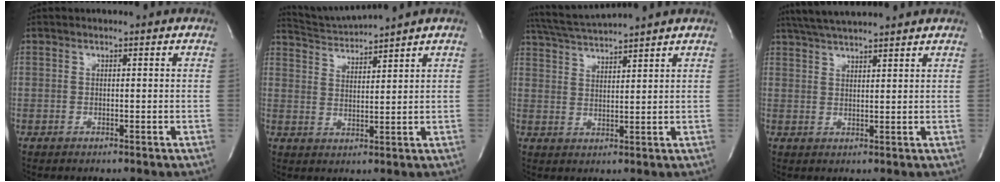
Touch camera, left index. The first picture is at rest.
{"total": 5.0, "force": [4.7, -1.9, -0.2], "torque": [-0.006, -0.014, 0.097]}
{"total": 7.1, "force": [6.7, -1.6, 2.0], "torque": [-0.045, 0.003, 0.121]}
{"total": 9.1, "force": [8.2, 0.6, 4.0], "torque": [-0.073, 0.023, 0.125]}